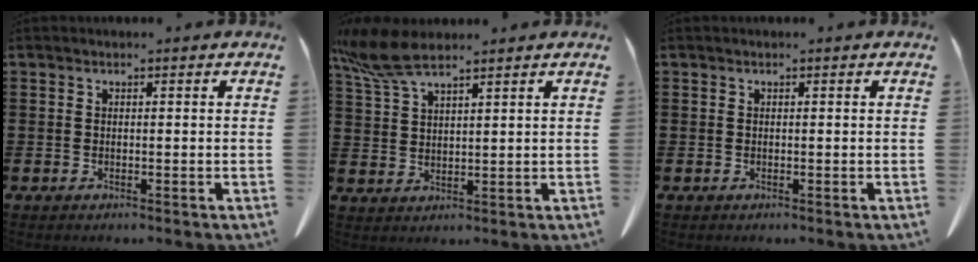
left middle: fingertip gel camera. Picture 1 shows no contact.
{"total": 7.2, "force": [5.5, 1.5, 4.5], "torque": [-0.116, -0.012, 0.100]}
{"total": 0.0}